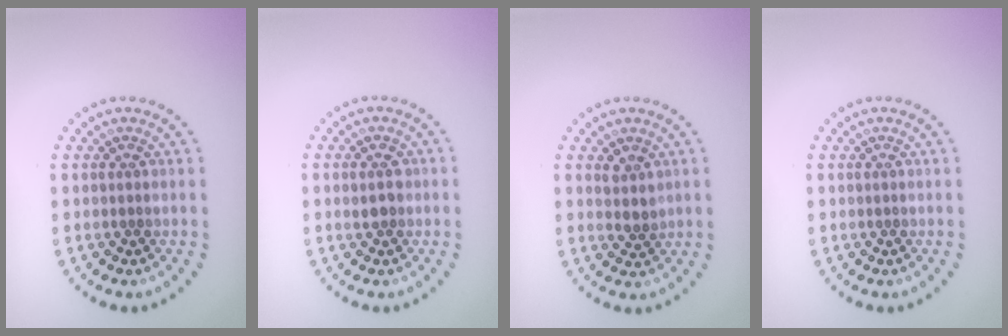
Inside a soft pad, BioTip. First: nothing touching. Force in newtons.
{"total": 1.7, "press": 1.7, "slide": 0.4}
{"total": 1.8, "press": 1.4, "slide": 1.1}
{"total": 0.0}